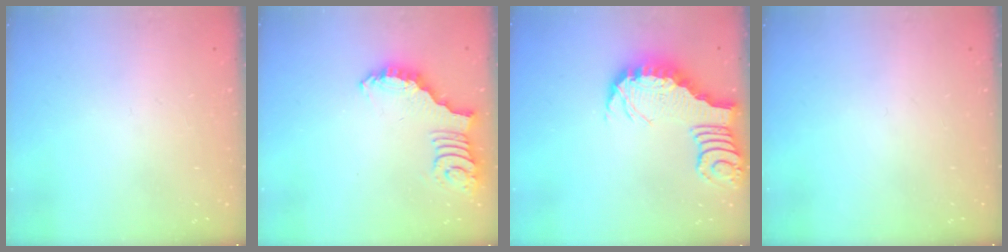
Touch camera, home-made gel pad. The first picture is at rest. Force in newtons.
{"total": 2.7, "press": 2.7, "slide": 0.5}
{"total": 3.1, "press": 3.1, "slide": 0.5}
{"total": 0.0}